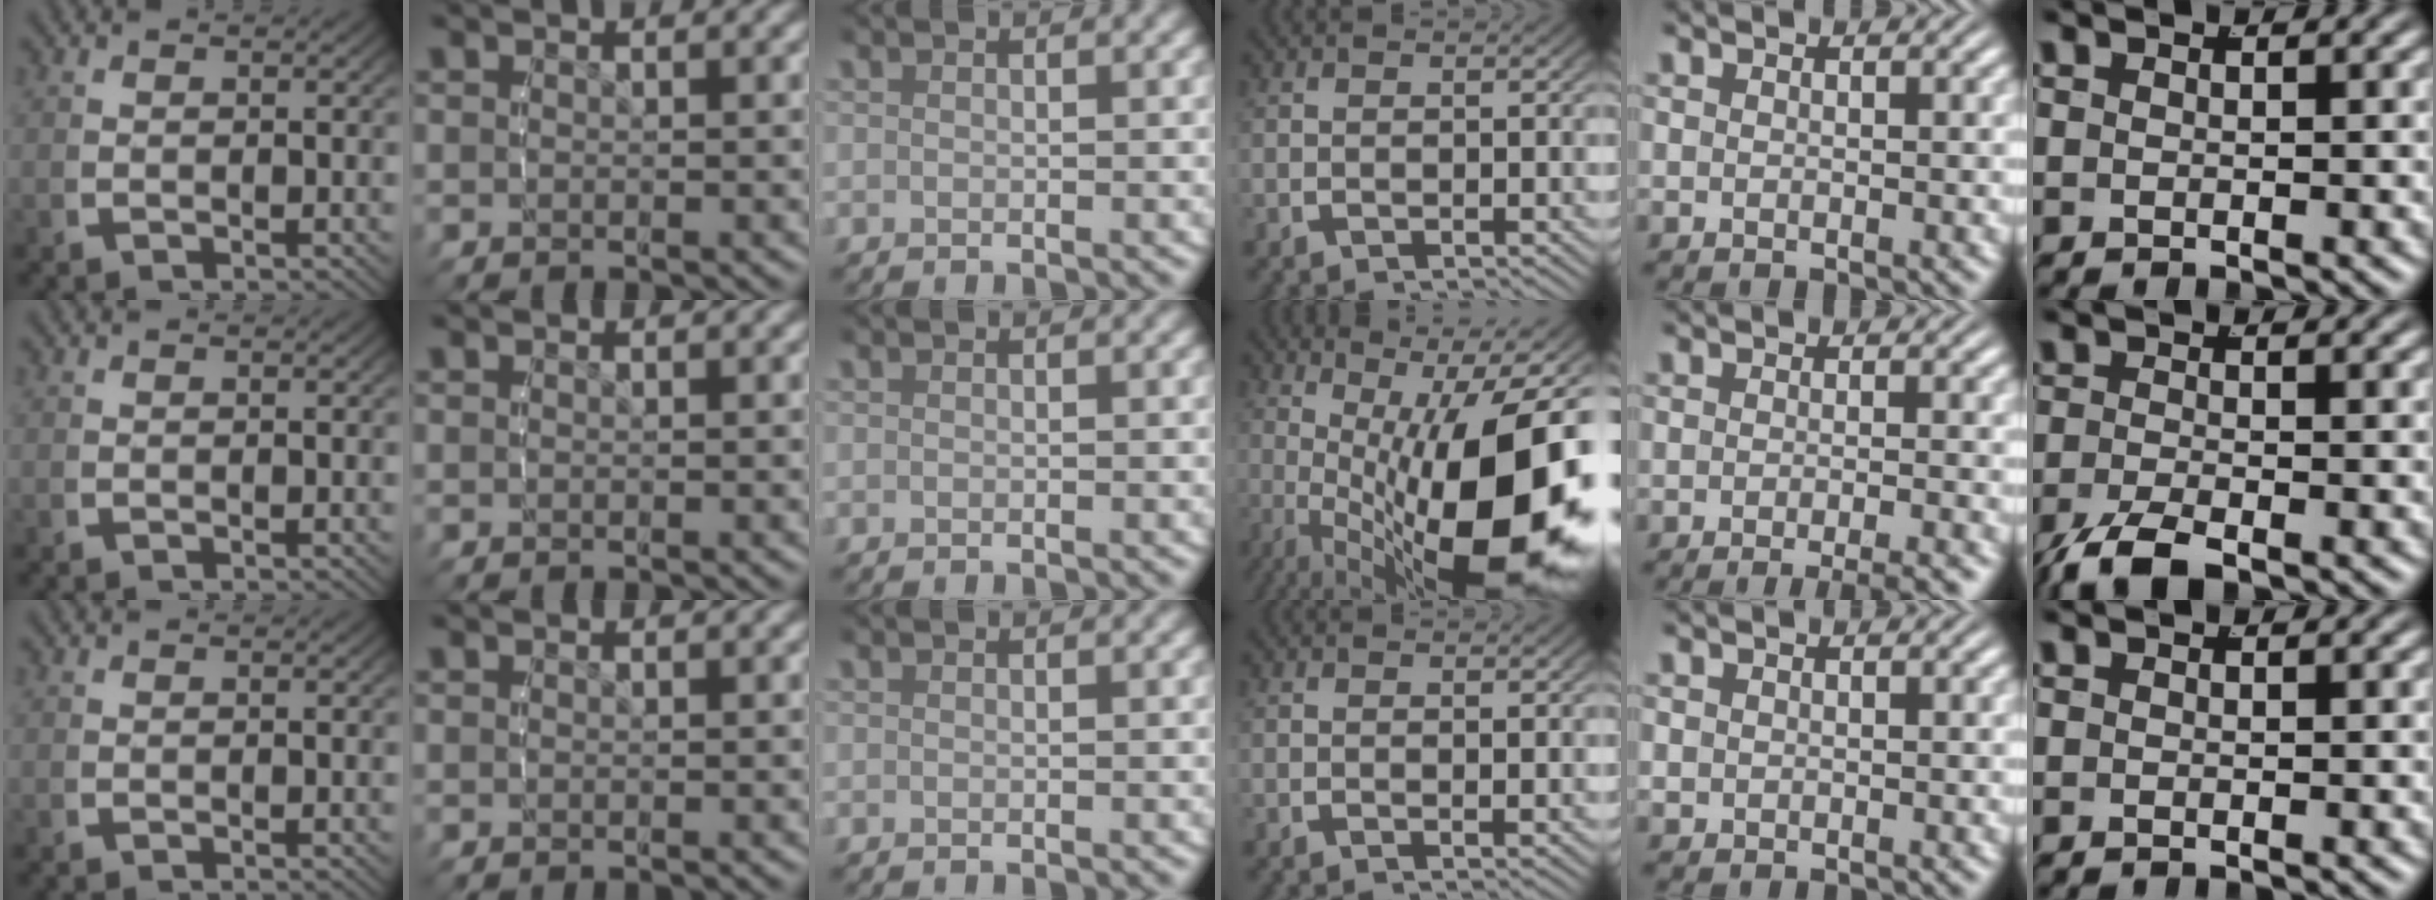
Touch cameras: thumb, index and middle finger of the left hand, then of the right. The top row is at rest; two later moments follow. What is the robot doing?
{"motion": "lift_and_place", "object": "glue stick"}